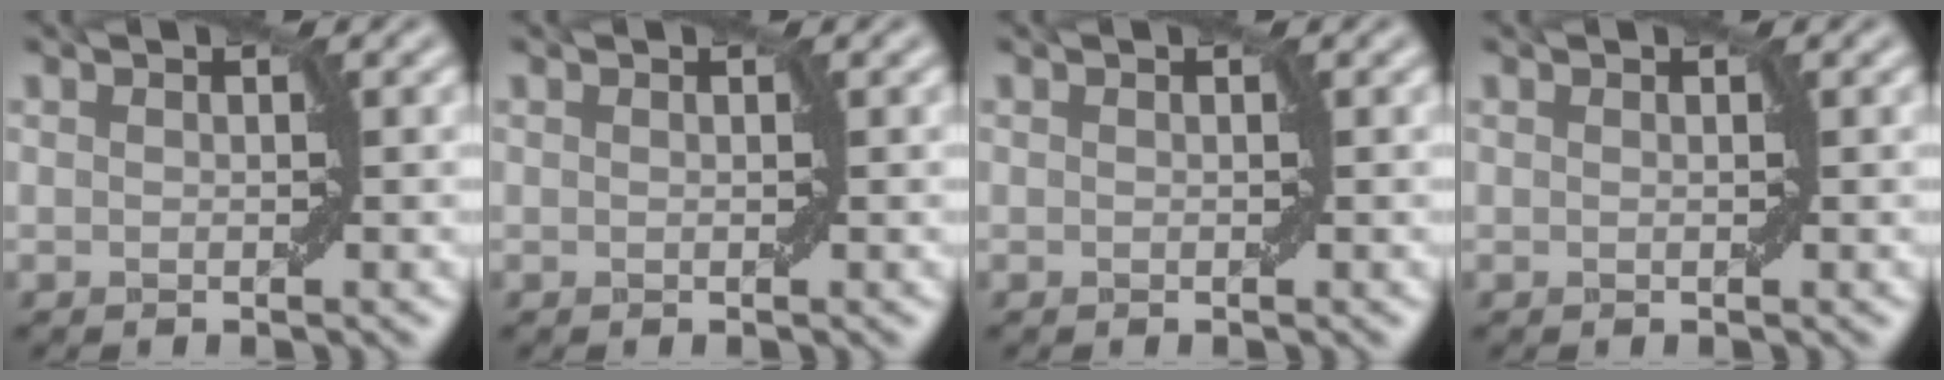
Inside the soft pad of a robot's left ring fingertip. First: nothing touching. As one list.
[{"total": 0.0}, {"total": 0.0}, {"total": 0.0}]